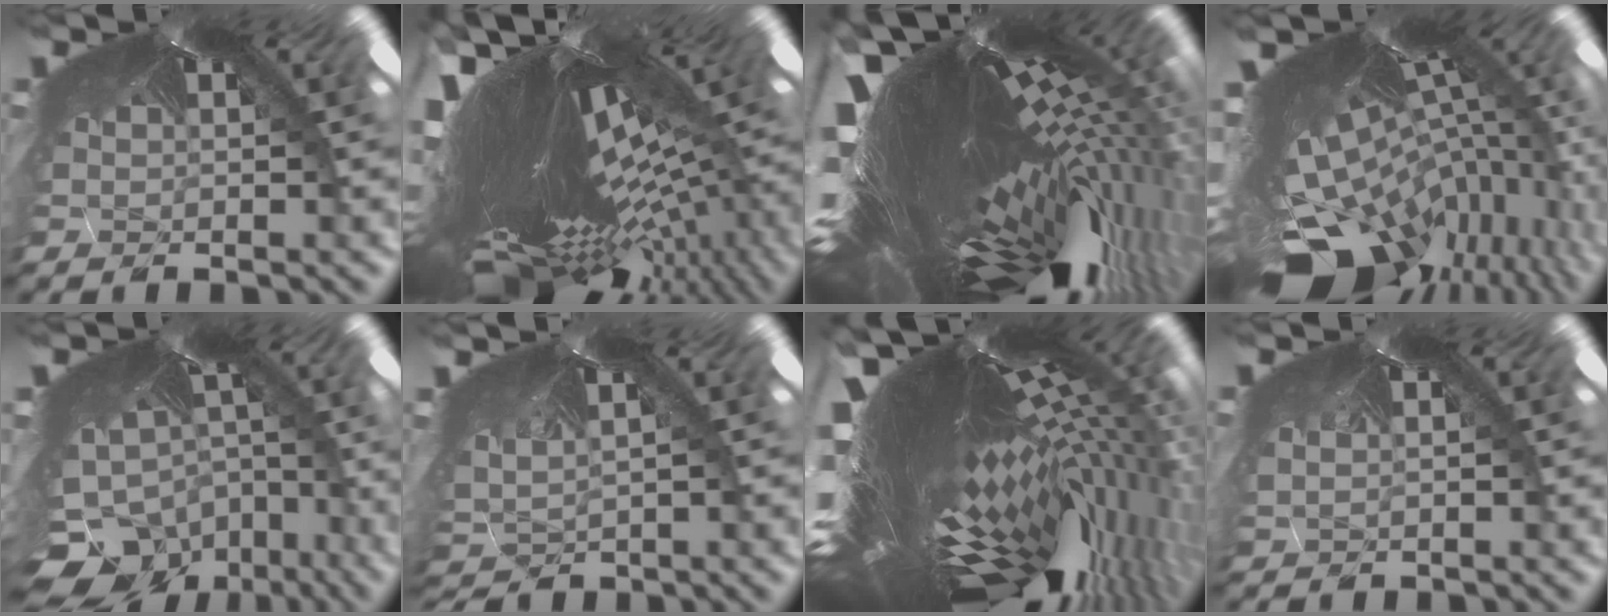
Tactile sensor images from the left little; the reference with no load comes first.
{"total": 8.0, "force": [-7.3, -1.4, 3.1], "torque": [-0.060, -0.114, -0.079]}
{"total": 6.8, "force": [-6.0, -1.0, 2.9], "torque": [-0.074, -0.100, -0.065]}
{"total": 9.0, "force": [-8.9, 0.2, 1.4], "torque": [0.004, -0.101, -0.114]}
{"total": 11.3, "force": [-11.1, 1.9, -0.8], "torque": [0.039, -0.084, -0.165]}
{"total": 2.9, "force": [-2.7, -1.0, -0.5], "torque": [-0.007, -0.032, -0.026]}
{"total": 7.4, "force": [-6.3, -1.1, 3.7], "torque": [-0.089, -0.094, -0.068]}
{"total": 0.7, "force": [-0.3, -0.3, -0.6], "torque": [0.008, -0.008, 0.000]}